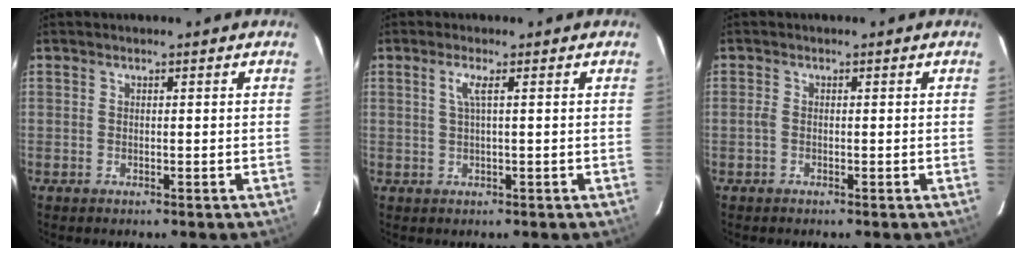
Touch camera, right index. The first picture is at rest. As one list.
[{"total": 2.0, "force": [0.6, -0.4, 1.8], "torque": [-0.035, -0.001, 0.011]}, {"total": 1.0, "force": [-0.3, 0.6, 0.7], "torque": [-0.016, 0.002, -0.009]}]